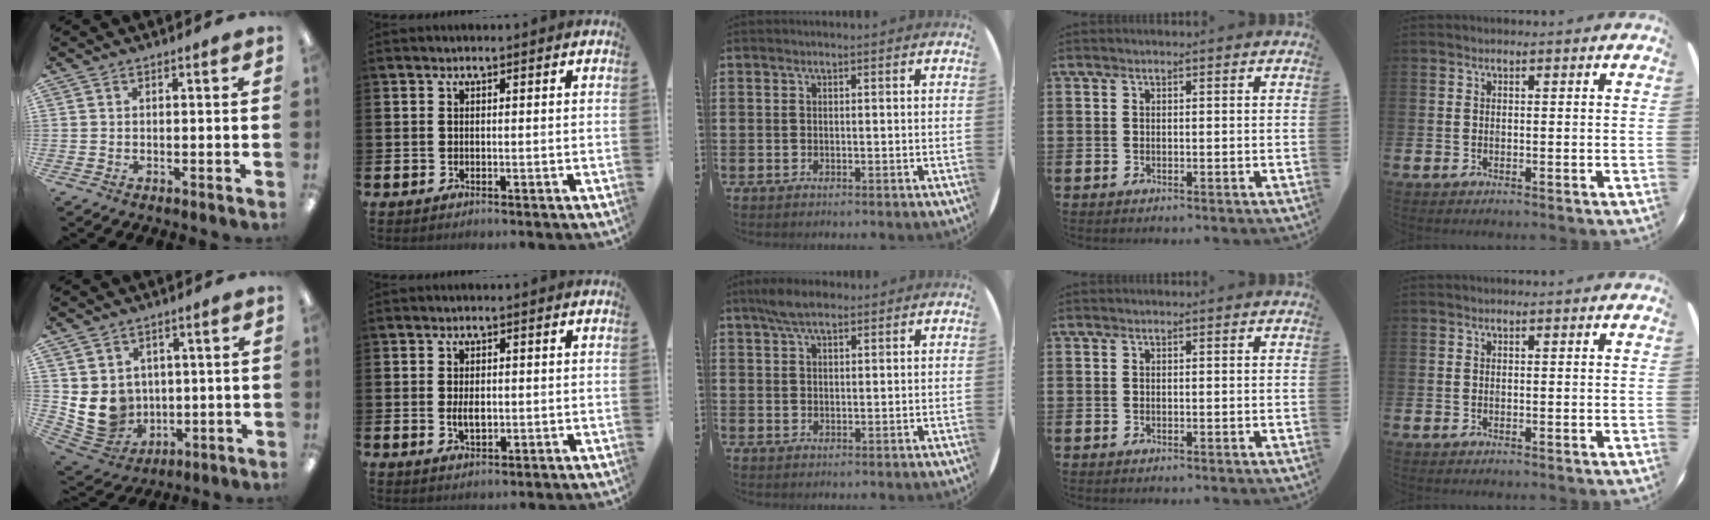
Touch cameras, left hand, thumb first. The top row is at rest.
{"thumb": {"total": 9.5, "force": [1.0, 8.9, 3.1], "torque": [-0.089, -0.013, 0.028]}, "index": {"total": 2.6, "force": [0.0, 1.4, 2.1], "torque": [-0.032, 0.000, -0.003]}, "middle": {"total": 4.3, "force": [3.2, 1.5, 2.5], "torque": [-0.056, 0.006, 0.059]}}